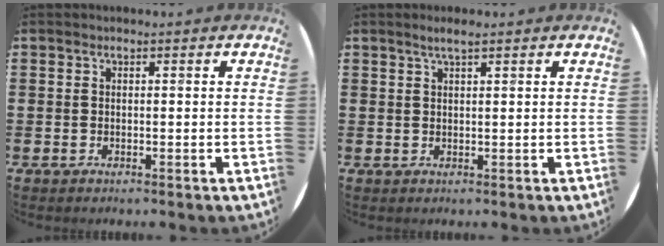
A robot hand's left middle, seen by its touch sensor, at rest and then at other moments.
{"total": 1.8, "force": [1.5, 0.1, 1.1], "torque": [-0.021, 0.004, 0.025]}